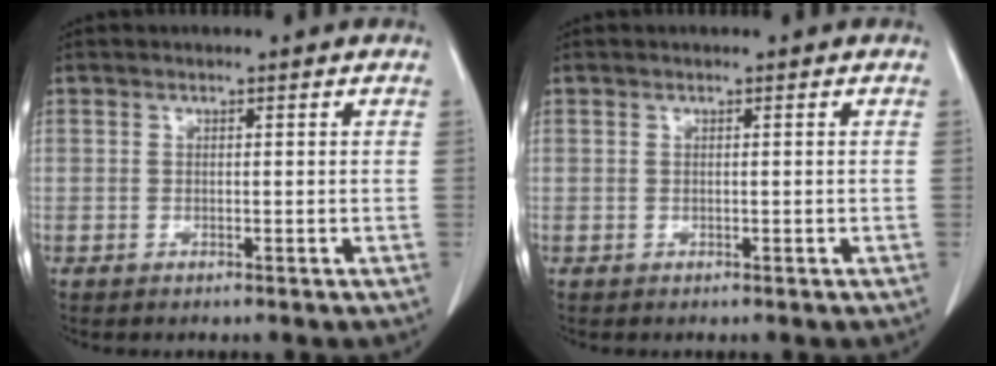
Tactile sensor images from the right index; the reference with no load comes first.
{"total": 0.0}